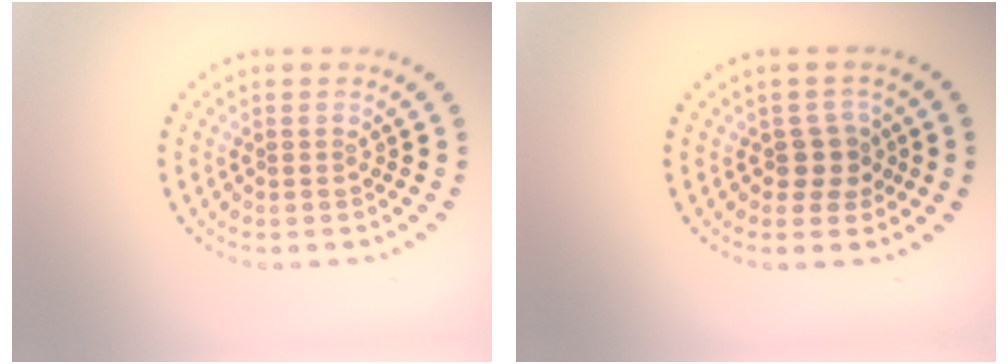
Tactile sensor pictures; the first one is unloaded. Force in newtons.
{"total": 2.3, "press": 2.1, "slide": 0.9}